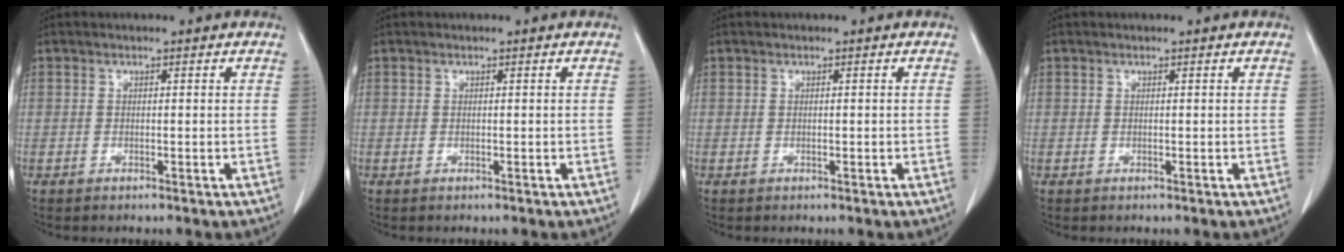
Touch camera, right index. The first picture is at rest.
{"total": 0.0}
{"total": 0.6, "force": [-0.1, 0.3, 0.5], "torque": [-0.016, 0.004, 0.001]}
{"total": 0.0}